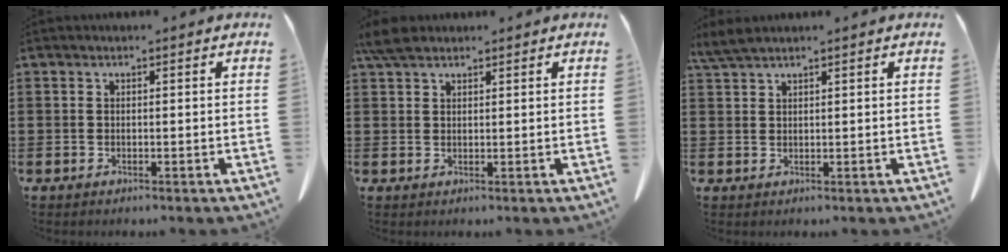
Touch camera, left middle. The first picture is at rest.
{"total": 3.6, "force": [2.7, 1.3, 1.9], "torque": [-0.046, 0.006, 0.052]}
{"total": 2.6, "force": [2.1, 0.2, 1.5], "torque": [-0.034, 0.002, 0.040]}